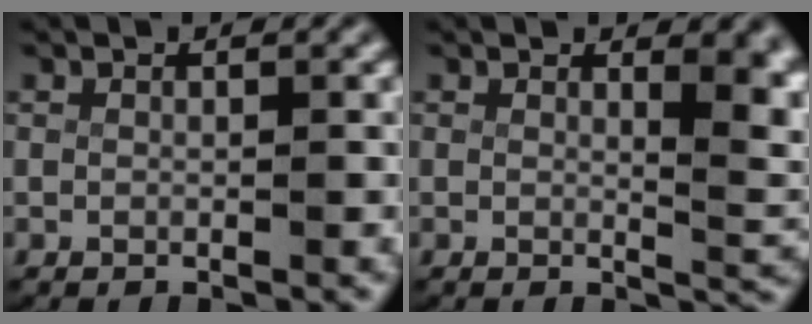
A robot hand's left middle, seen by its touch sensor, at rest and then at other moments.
{"total": 4.4, "force": [1.5, 1.4, 3.9], "torque": [-0.027, -0.014, 0.026]}